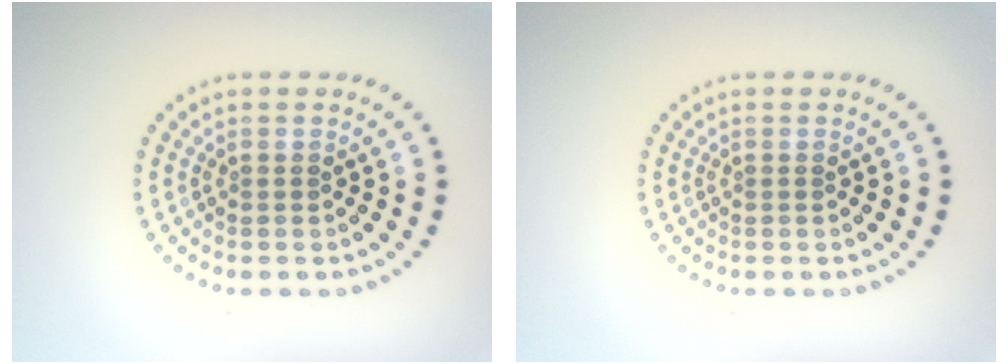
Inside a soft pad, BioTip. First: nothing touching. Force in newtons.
{"total": 0.0}